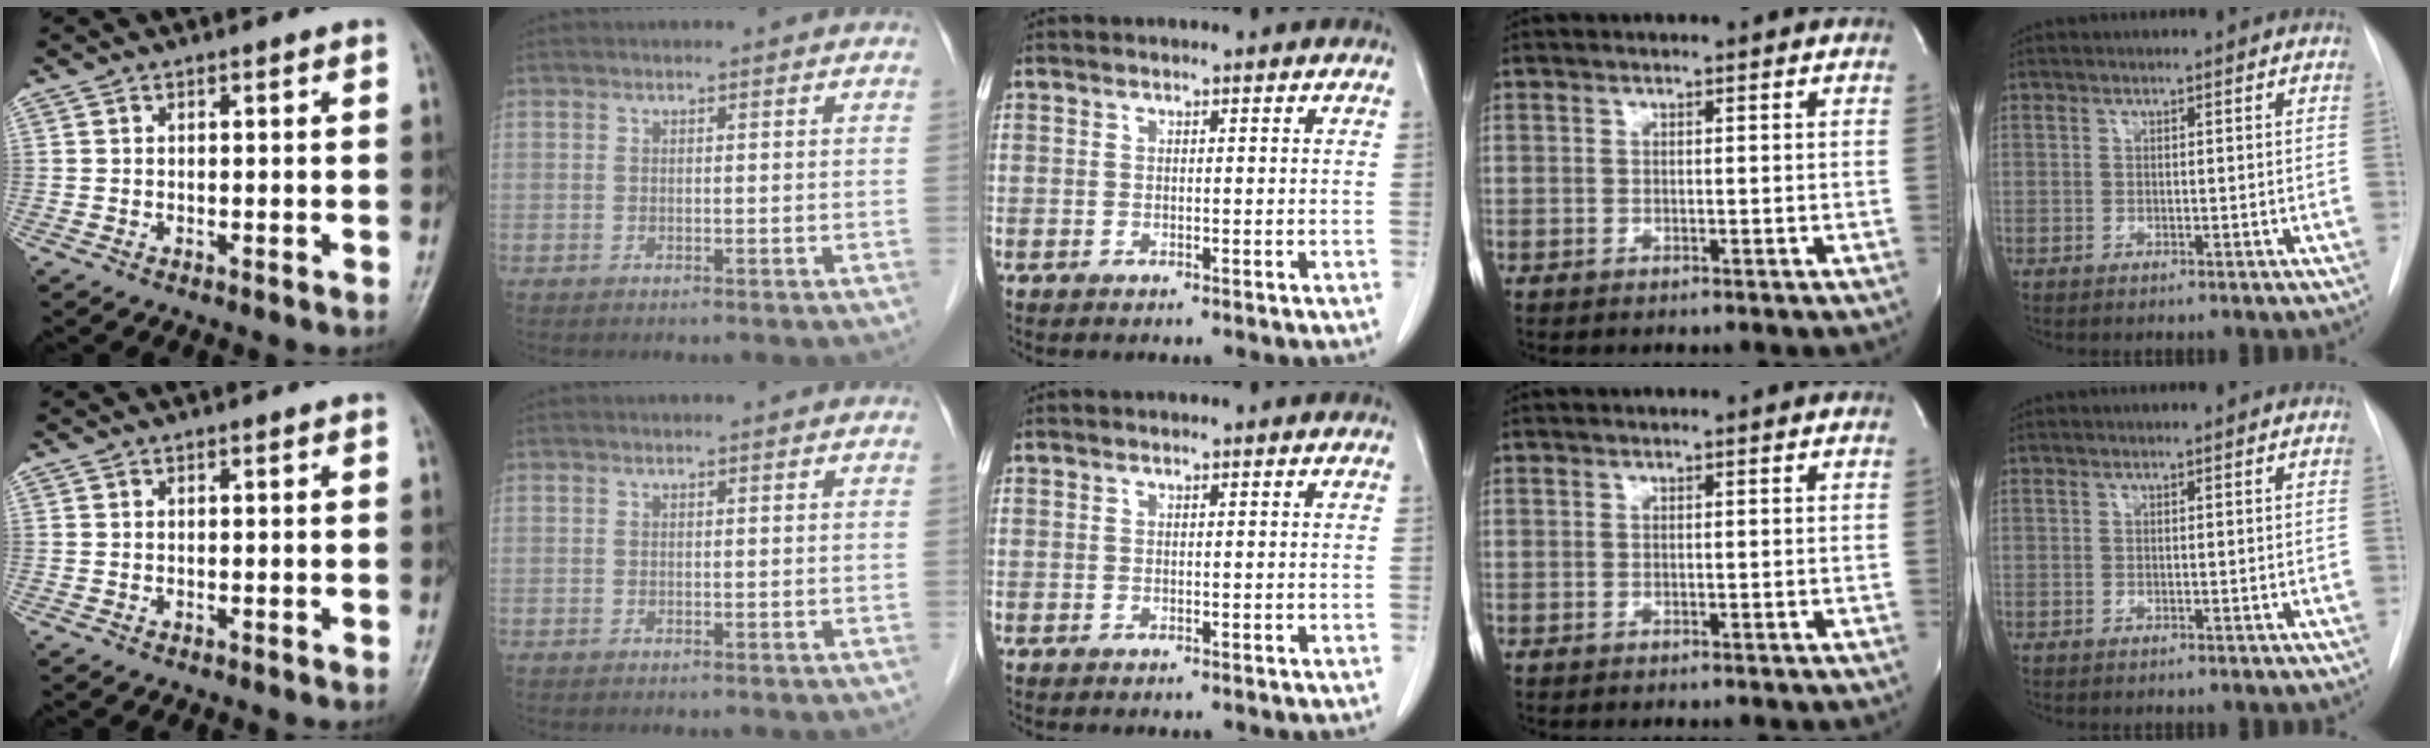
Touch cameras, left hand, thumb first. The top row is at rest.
{}